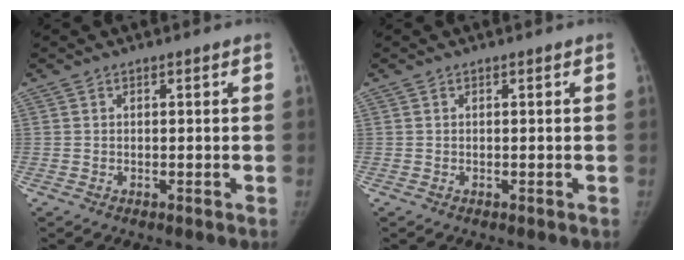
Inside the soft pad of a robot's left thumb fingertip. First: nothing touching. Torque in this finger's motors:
{"motor_torque": [0.00, 0.00, 0.34, -0.21, 0.00]}